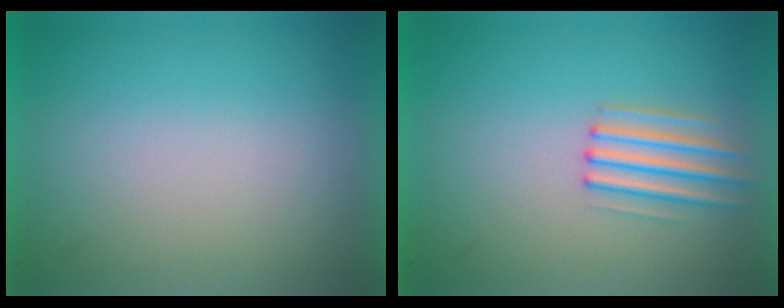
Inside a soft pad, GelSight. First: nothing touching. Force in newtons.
{"total": 2.1}